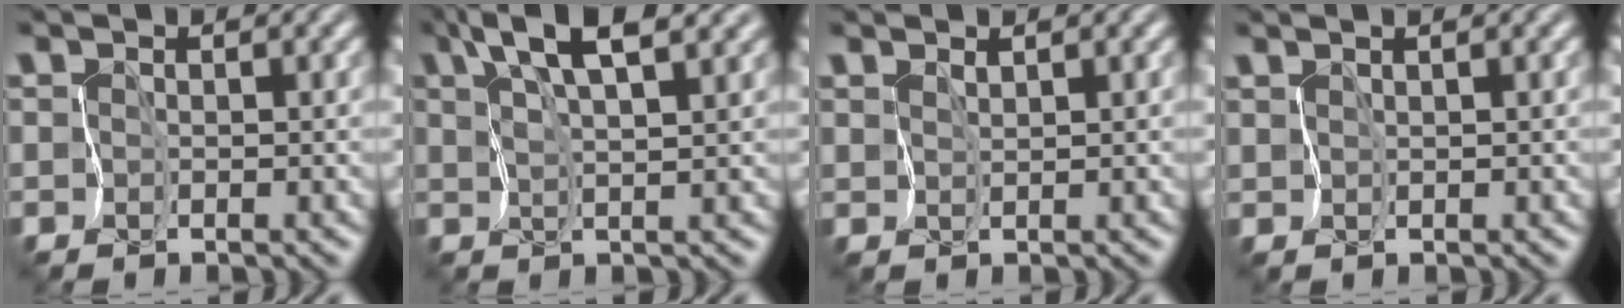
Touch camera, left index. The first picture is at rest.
{"total": 5.4, "force": [3.6, 1.1, 3.9], "torque": [-0.080, 0.012, 0.065]}
{"total": 0.9, "force": [0.9, -0.2, 0.1], "torque": [-0.004, -0.003, 0.021]}
{"total": 1.9, "force": [1.5, 0.2, 1.1], "torque": [-0.024, 0.006, 0.019]}